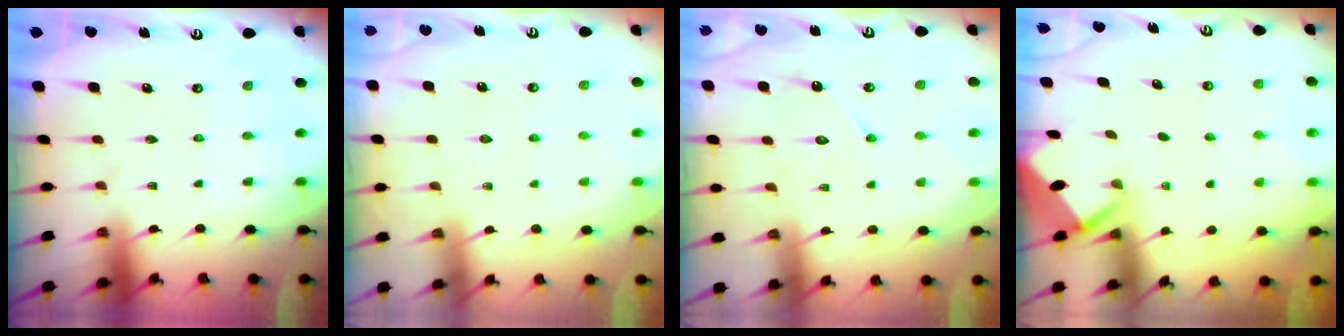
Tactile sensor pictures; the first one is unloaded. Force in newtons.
{"total": 5.0, "press": 4.9, "slide": 0.7}
{"total": 8.5, "press": 8.4, "slide": 0.7}
{"total": 2.2, "press": 2.2, "slide": 0.1}